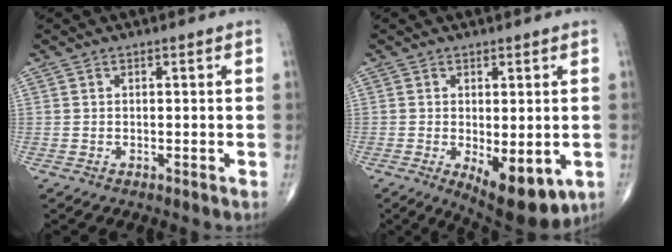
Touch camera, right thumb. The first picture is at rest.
{"total": 10.8, "force": [-3.2, 4.5, 9.3], "torque": [-0.115, -0.020, -0.035]}